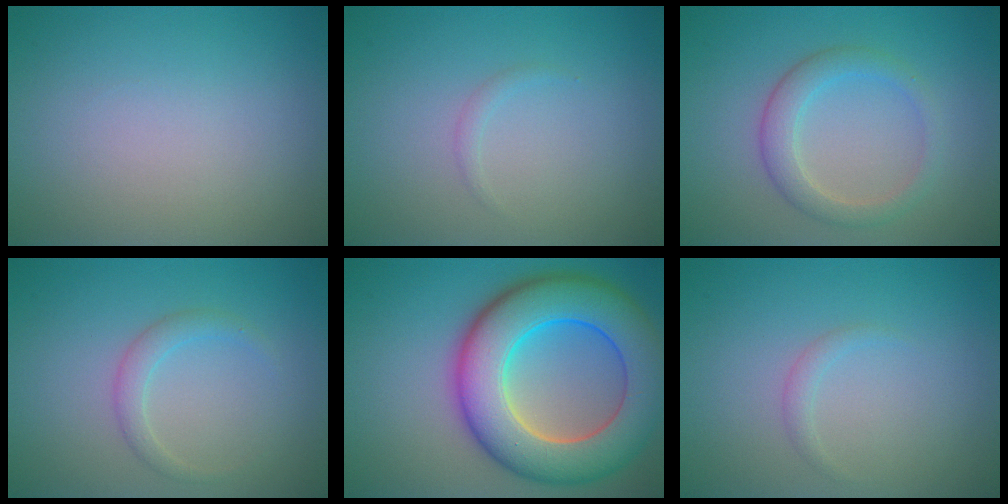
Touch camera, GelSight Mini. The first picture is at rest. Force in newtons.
{"total": 0.7, "press": 0.7, "slide": 0.1}
{"total": 2.8, "press": 2.8, "slide": 0.2}
{"total": 1.7, "press": 1.7, "slide": 0.1}
{"total": 11.9, "press": 11.9, "slide": 0.3}
{"total": 0.9, "press": 0.9, "slide": 0.0}